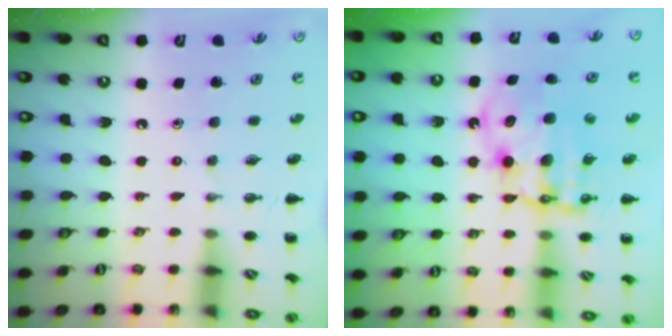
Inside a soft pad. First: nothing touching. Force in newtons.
{"total": 11.6, "press": 11.4, "slide": 2.5}